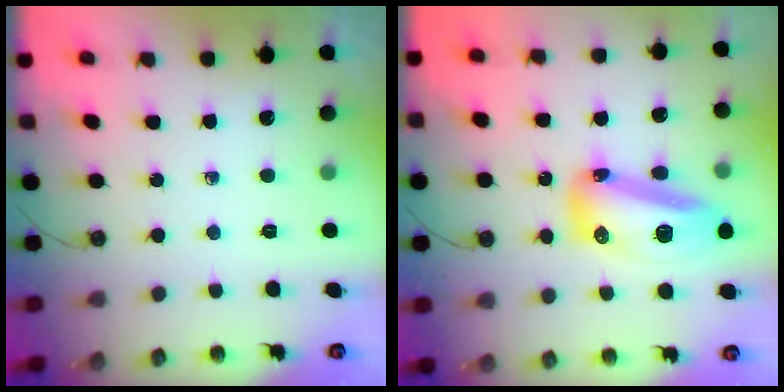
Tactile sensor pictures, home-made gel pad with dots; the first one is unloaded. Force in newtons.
{"total": 16.4, "press": 16.3, "slide": 1.7}